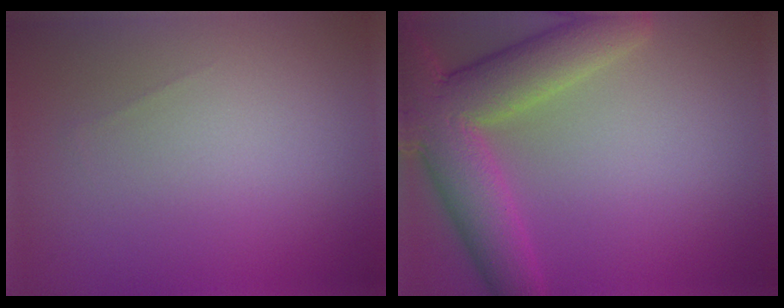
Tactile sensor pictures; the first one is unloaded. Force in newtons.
{"total": 8.9, "press": 8.8, "slide": 0.8}